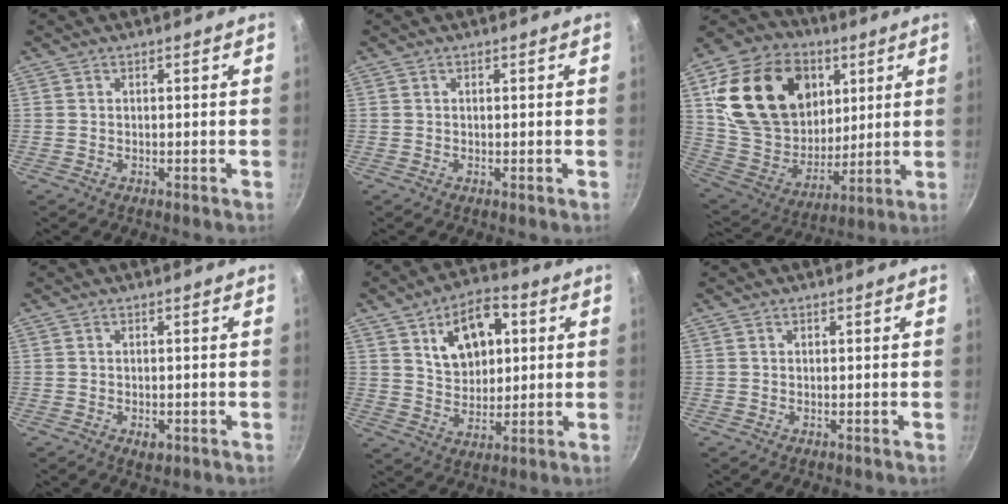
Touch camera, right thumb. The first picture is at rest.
{"total": 0.0}
{"total": 26.6, "force": [8.2, 19.8, 15.8], "torque": [-0.272, 0.004, 0.157]}
{"total": 1.9, "force": [-0.7, 1.1, 1.4], "torque": [-0.016, -0.001, -0.006]}
{"total": 12.7, "force": [4.3, 7.9, 9.0], "torque": [-0.111, -0.006, 0.073]}
{"total": 0.0}